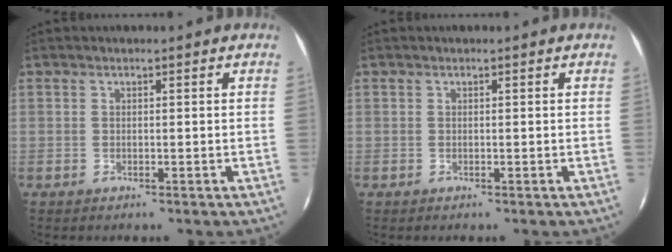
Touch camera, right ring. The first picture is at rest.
{"total": 0.0}